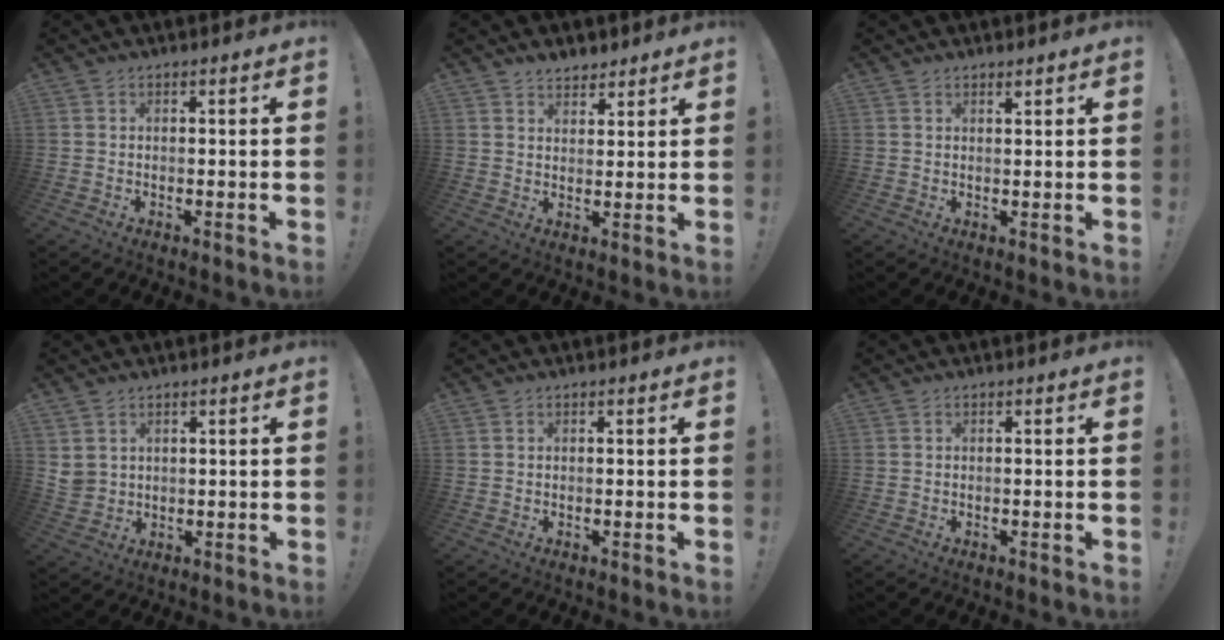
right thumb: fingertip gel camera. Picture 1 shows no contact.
{"total": 4.2, "force": [3.6, 2.1, 0.5], "torque": [0.002, -0.023, 0.065]}
{"total": 1.0, "force": [1.0, 0.3, 0.3], "torque": [0.004, -0.006, 0.016]}
{"total": 4.4, "force": [2.4, 3.4, 1.6], "torque": [-0.041, -0.006, 0.049]}
{"total": 0.0}
{"total": 0.0}